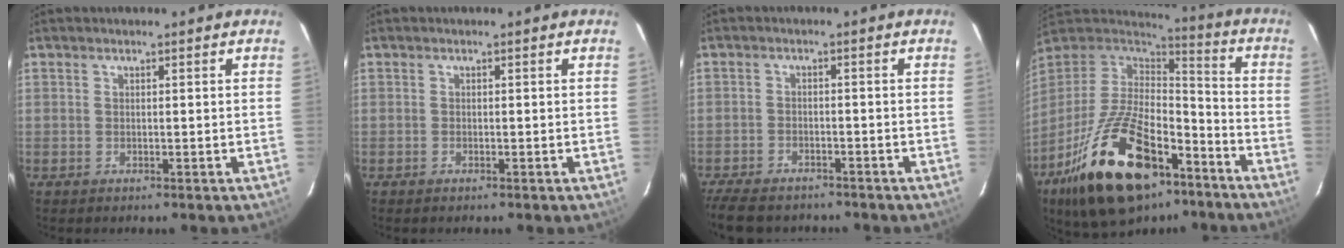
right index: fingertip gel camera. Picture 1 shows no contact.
{"total": 1.2, "force": [-0.5, -0.4, -0.9], "torque": [0.016, -0.002, -0.012]}
{"total": 10.2, "force": [-8.9, 3.7, 3.3], "torque": [-0.096, -0.018, -0.147]}
{"total": 26.7, "force": [-16.2, 12.5, 17.1], "torque": [-0.333, -0.016, -0.255]}